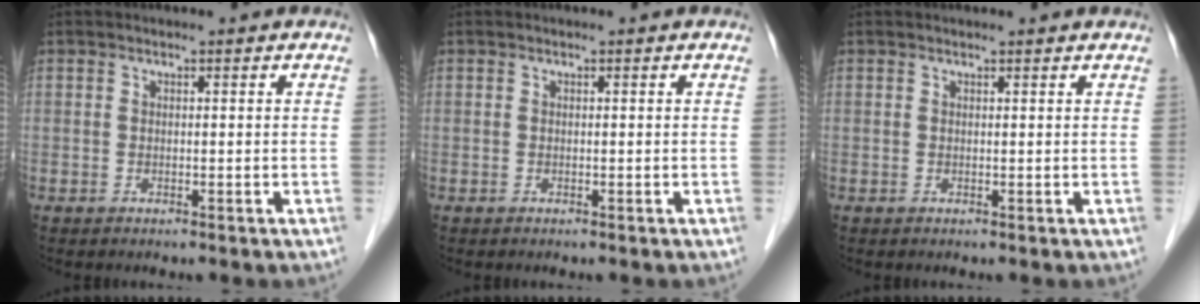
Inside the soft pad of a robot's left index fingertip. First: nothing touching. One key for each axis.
{"total": 0.0}
{"total": 1.9, "fx": 1.8, "fy": 0.1, "fz": 0.3, "tx": -0.010, "ty": 0.009, "tz": 0.019}